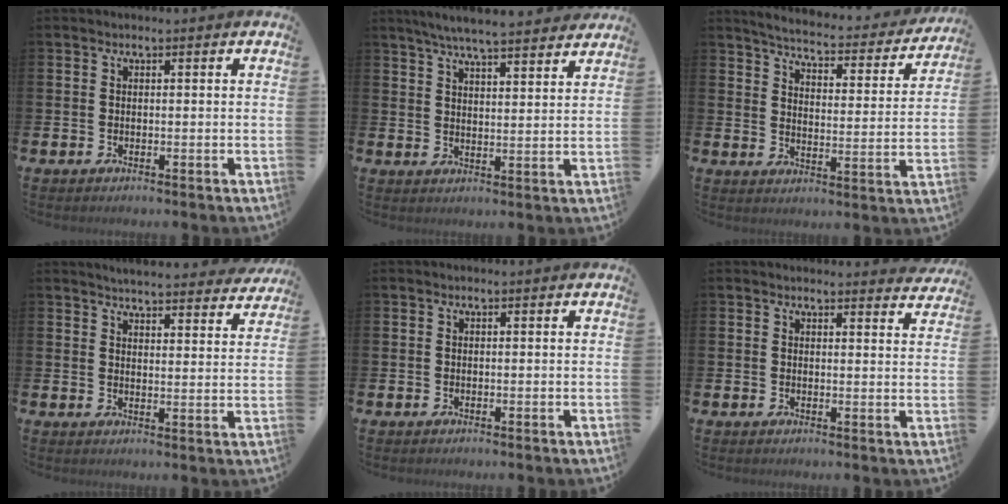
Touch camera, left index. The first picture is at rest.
{"total": 6.1, "force": [5.8, 0.1, 1.7], "torque": [-0.041, -0.032, 0.102]}
{"total": 4.8, "force": [4.5, 0.6, 1.3], "torque": [-0.041, -0.042, 0.069]}
{"total": 4.7, "force": [4.7, 0.4, 0.4], "torque": [-0.009, -0.037, 0.081]}
{"total": 0.0}
{"total": 2.4, "force": [2.4, 0.3, -0.1], "torque": [0.010, -0.017, 0.041]}